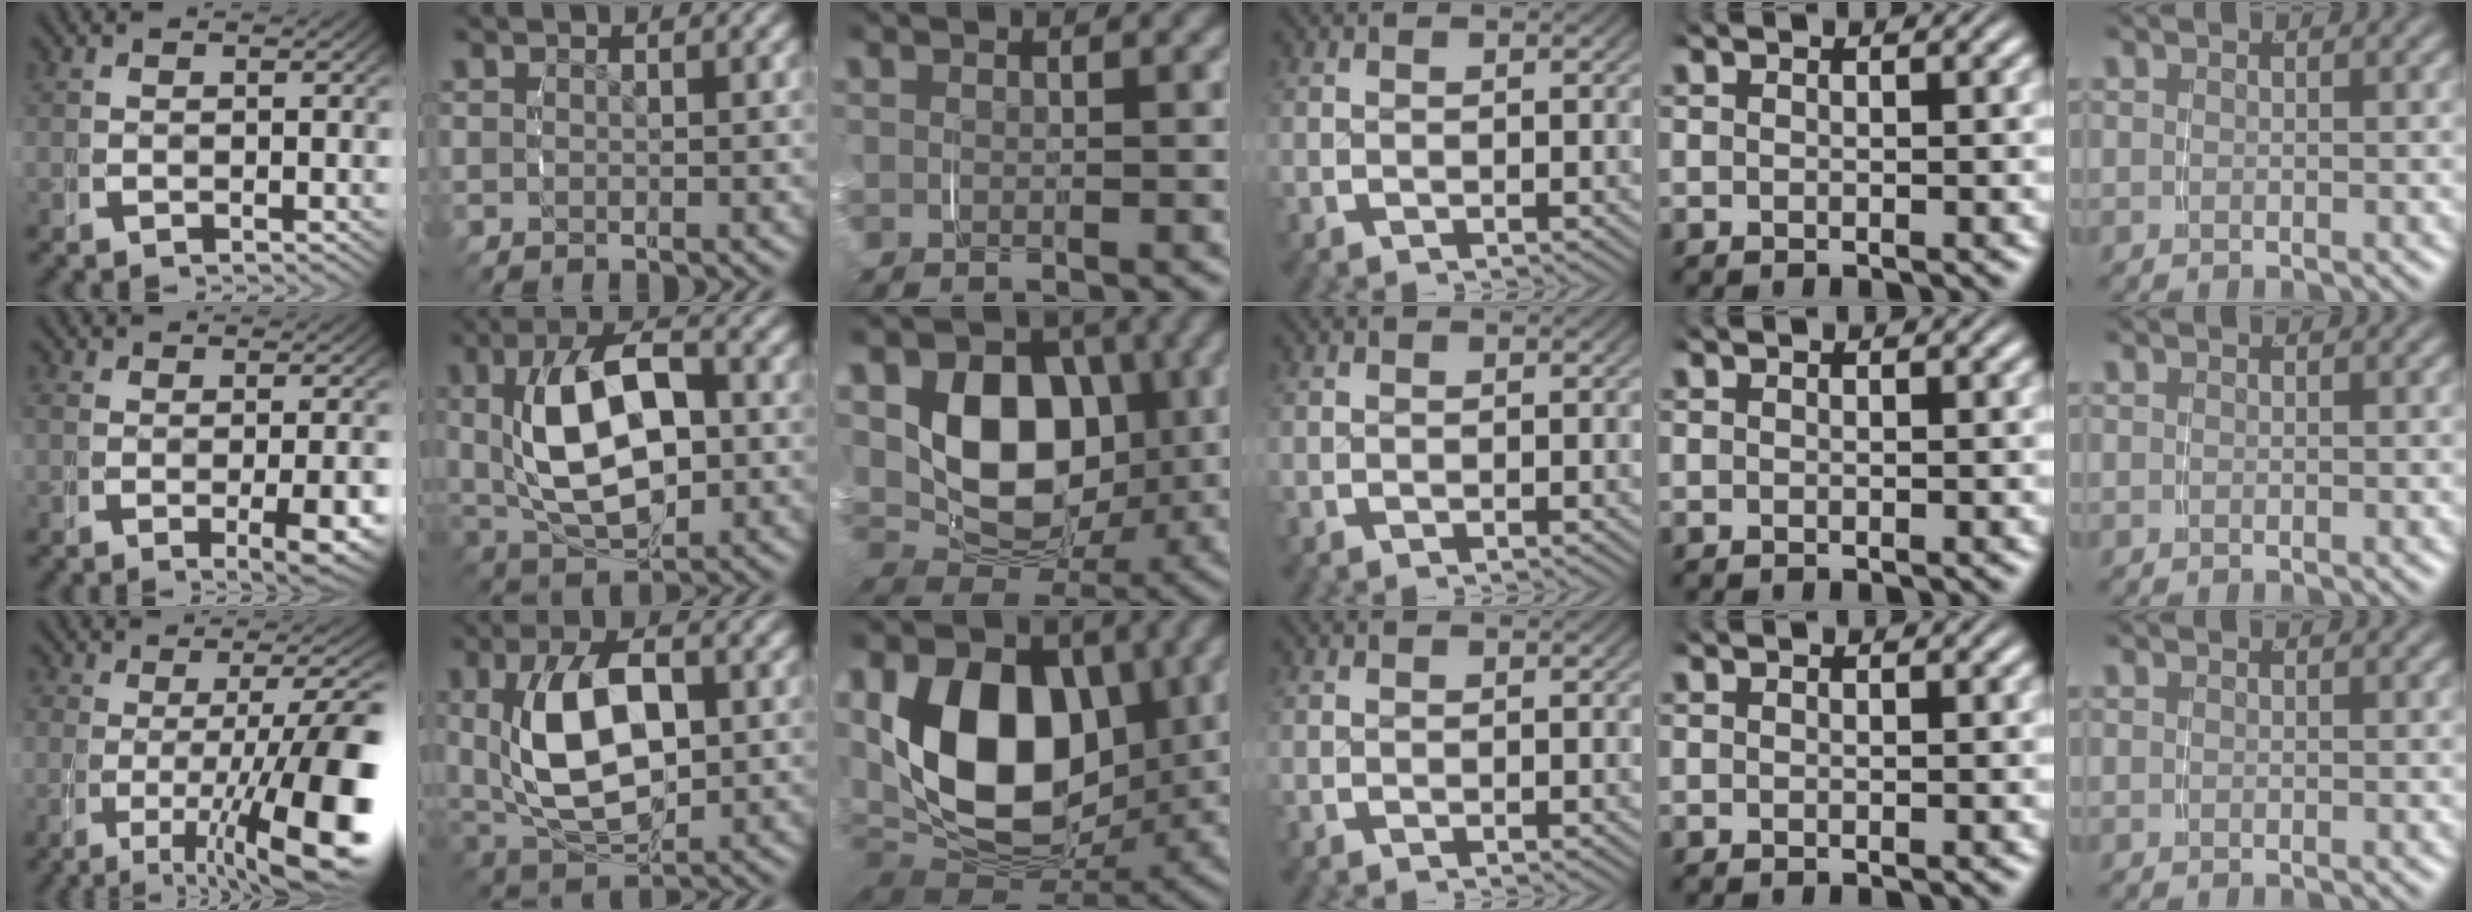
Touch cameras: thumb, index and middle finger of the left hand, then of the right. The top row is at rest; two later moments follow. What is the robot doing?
{"motion": "grasp_and_lifting", "object": "pencil case"}